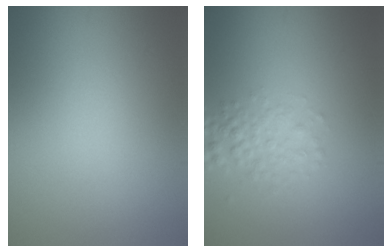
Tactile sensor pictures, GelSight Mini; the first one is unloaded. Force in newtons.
{"total": 2.3, "press": 2.3, "slide": 0.1}